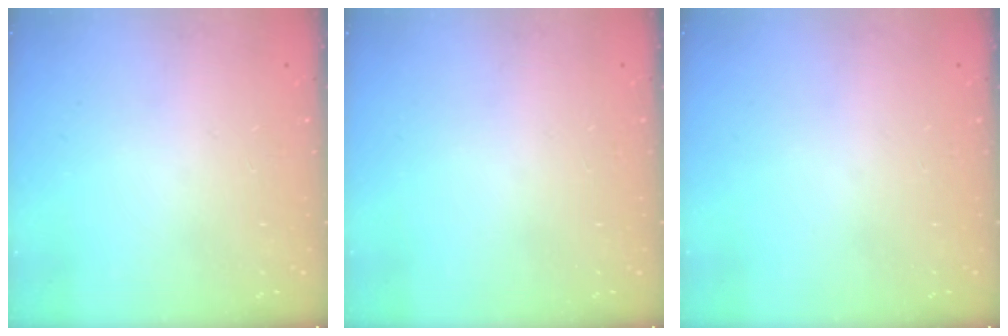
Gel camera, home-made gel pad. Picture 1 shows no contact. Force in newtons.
{"total": 0.0}
{"total": 0.0}